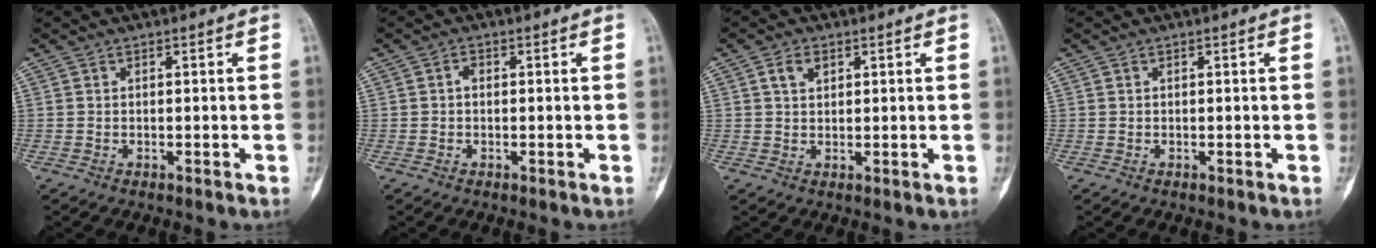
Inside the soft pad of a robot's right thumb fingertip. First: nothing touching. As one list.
[{"total": 1.2, "force": [-0.1, 0.8, 0.8], "torque": [-0.009, 0.003, -0.005]}, {"total": 3.0, "force": [1.2, 2.2, 1.7], "torque": [-0.020, 0.000, 0.021]}, {"total": 0.0}]